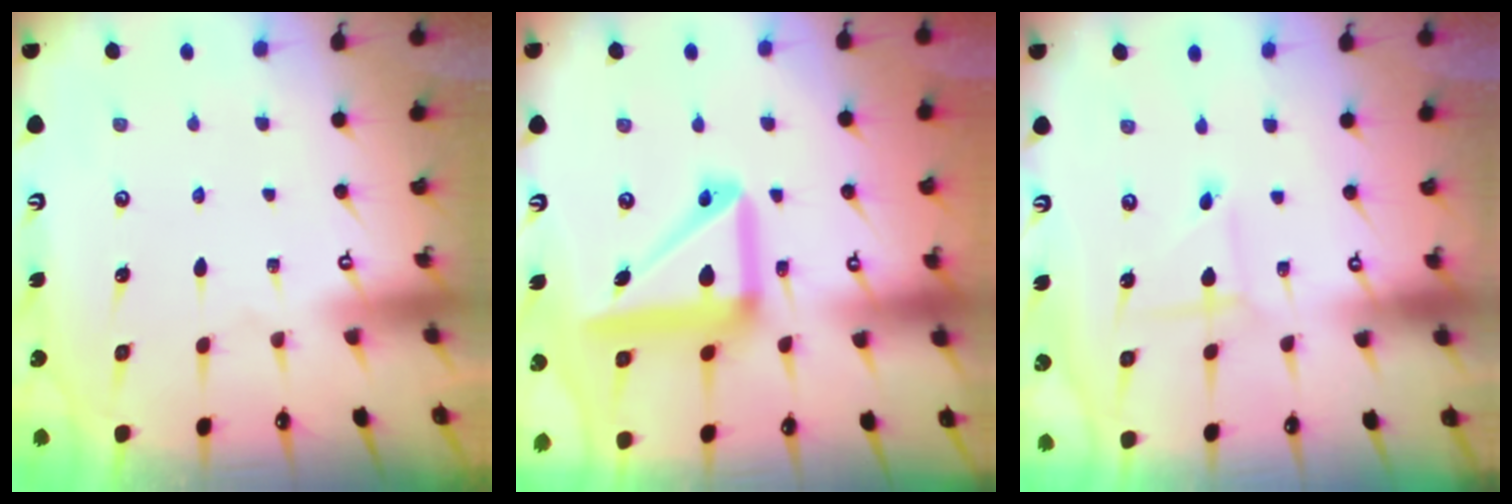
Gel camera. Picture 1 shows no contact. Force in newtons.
{"total": 16.4, "press": 16.3, "slide": 2.0}
{"total": 1.5, "press": 1.5, "slide": 0.1}